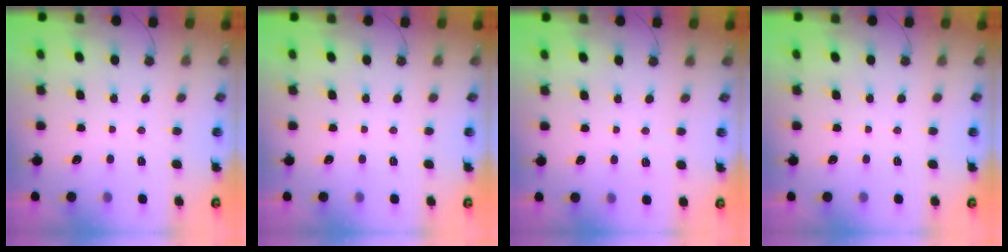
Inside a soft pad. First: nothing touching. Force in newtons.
{"total": 0.0}
{"total": 2.2, "press": 2.1, "slide": 0.7}
{"total": 0.0}